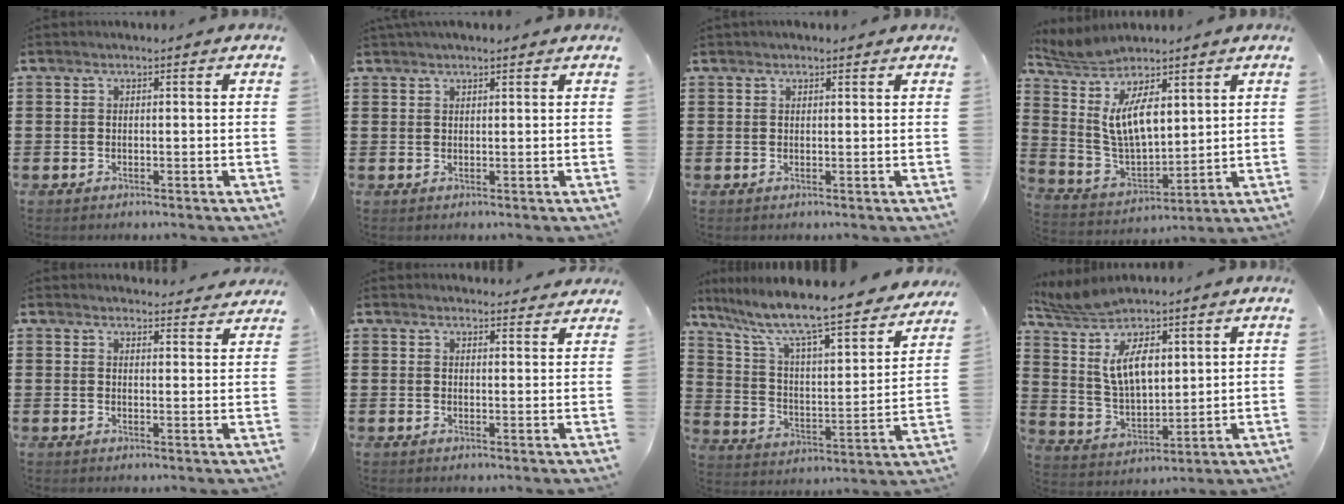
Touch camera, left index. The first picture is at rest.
{"total": 1.2, "force": [1.1, 0.3, 0.4], "torque": [-0.009, 0.001, 0.020]}
{"total": 0.7, "force": [0.7, 0.2, 0.2], "torque": [-0.005, 0.003, 0.012]}
{"total": 9.5, "force": [5.0, 4.4, 6.7], "torque": [-0.158, -0.015, 0.091]}
{"total": 2.7, "force": [2.6, 0.3, 0.2], "torque": [-0.005, -0.011, 0.048]}
{"total": 2.0, "force": [2.0, 0.4, 0.1], "torque": [0.001, -0.006, 0.038]}
{"total": 9.9, "force": [8.3, 0.8, 5.2], "torque": [-0.137, -0.065, 0.135]}
{"total": 9.6, "force": [5.3, 4.6, 6.5], "torque": [-0.163, -0.010, 0.093]}